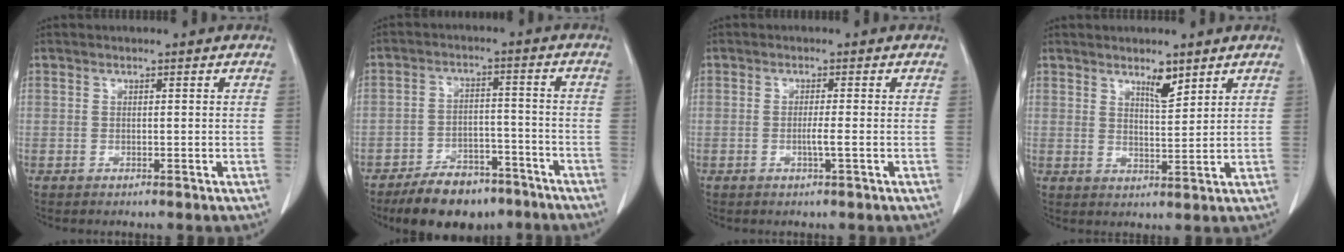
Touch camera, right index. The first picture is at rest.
{"total": 12.9, "force": [-10.0, 5.8, 5.7], "torque": [-0.079, 0.021, -0.158]}
{"total": 1.8, "force": [-0.5, -0.3, 1.8], "torque": [-0.035, -0.002, -0.010]}
{"total": 3.5, "force": [2.6, 0.7, 2.3], "torque": [-0.041, -0.005, 0.047]}